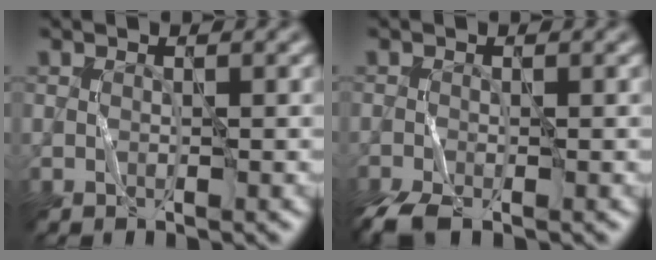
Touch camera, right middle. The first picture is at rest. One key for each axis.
{"total": 2.3, "fx": -1.6, "fy": 0.6, "fz": 1.4, "tx": -0.045, "ty": -0.010, "tz": -0.031}